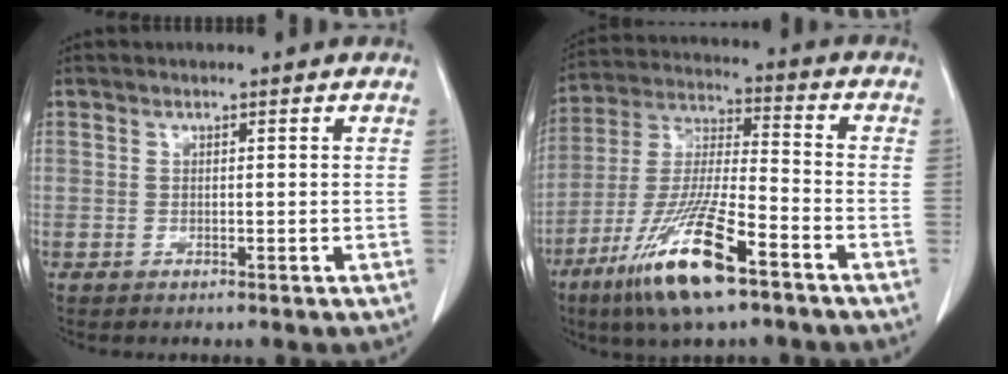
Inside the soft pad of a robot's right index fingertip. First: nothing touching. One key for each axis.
{"total": 15.9, "fx": -9.1, "fy": 2.1, "fz": 12.9, "tx": -0.272, "ty": -0.034, "tz": -0.167}